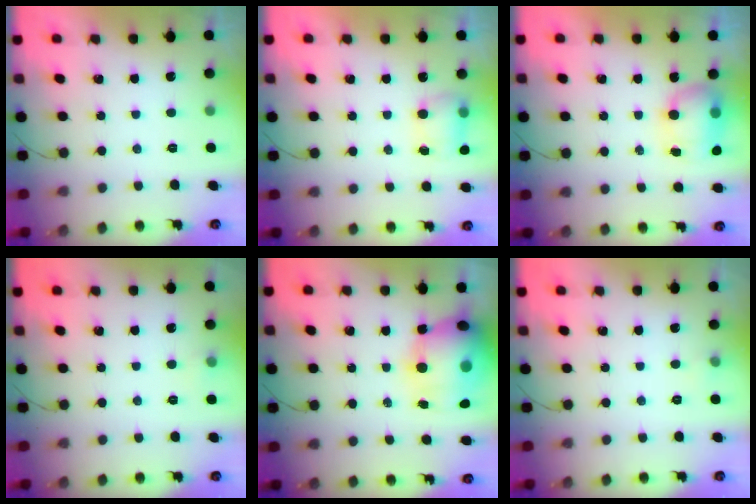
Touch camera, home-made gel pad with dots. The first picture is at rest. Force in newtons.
{"total": 5.8, "press": 5.6, "slide": 1.5}
{"total": 11.5, "press": 8.8, "slide": 7.4}
{"total": 4.6, "press": 4.4, "slide": 1.4}
{"total": 19.5, "press": 19.0, "slide": 4.5}
{"total": 3.3, "press": 2.6, "slide": 2.1}